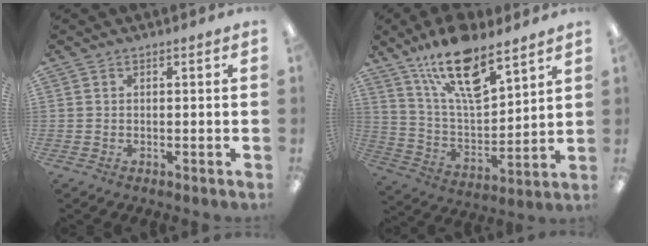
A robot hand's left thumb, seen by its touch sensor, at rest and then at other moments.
{"total": 18.9, "force": [12.7, 7.1, 12.0], "torque": [-0.210, -0.066, 0.218]}